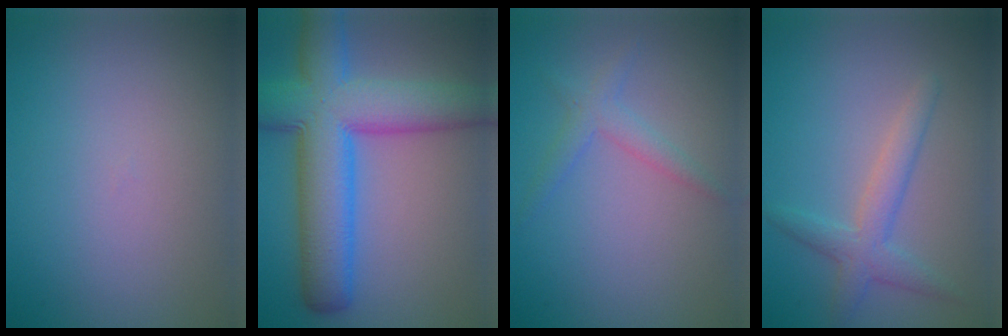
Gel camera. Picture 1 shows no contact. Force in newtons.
{"total": 11.1, "press": 11.1, "slide": 0.3}
{"total": 1.9, "press": 1.9, "slide": 0.2}
{"total": 3.0, "press": 3.0, "slide": 0.1}